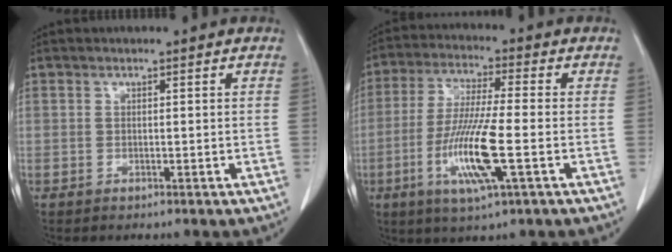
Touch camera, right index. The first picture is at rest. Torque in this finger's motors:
{"motor_torque": [1.46, -0.68, 0.43, 0.12]}